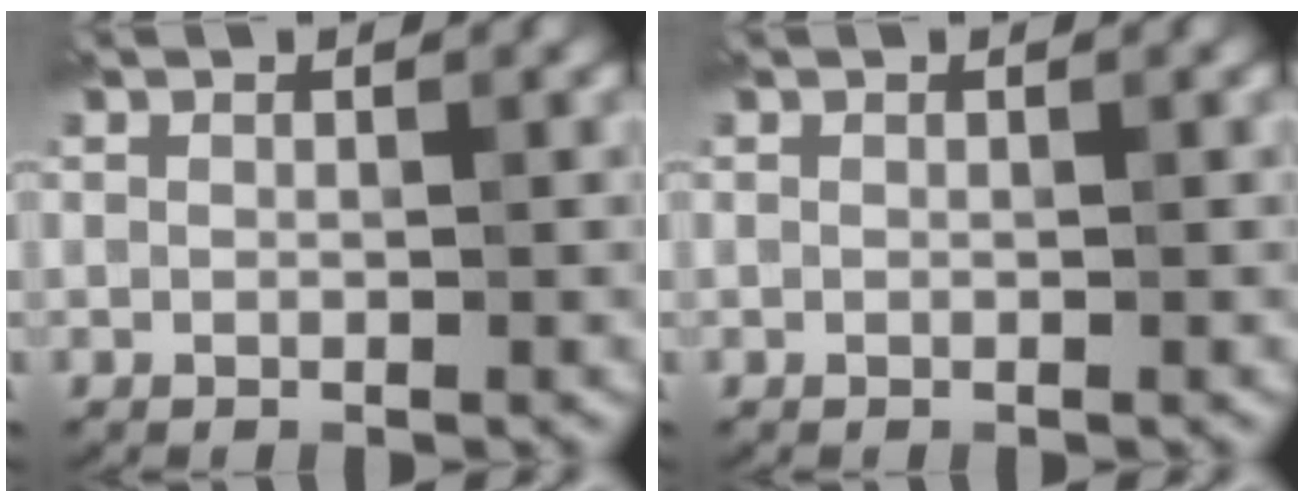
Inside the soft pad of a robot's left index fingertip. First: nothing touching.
{"total": 0.0}